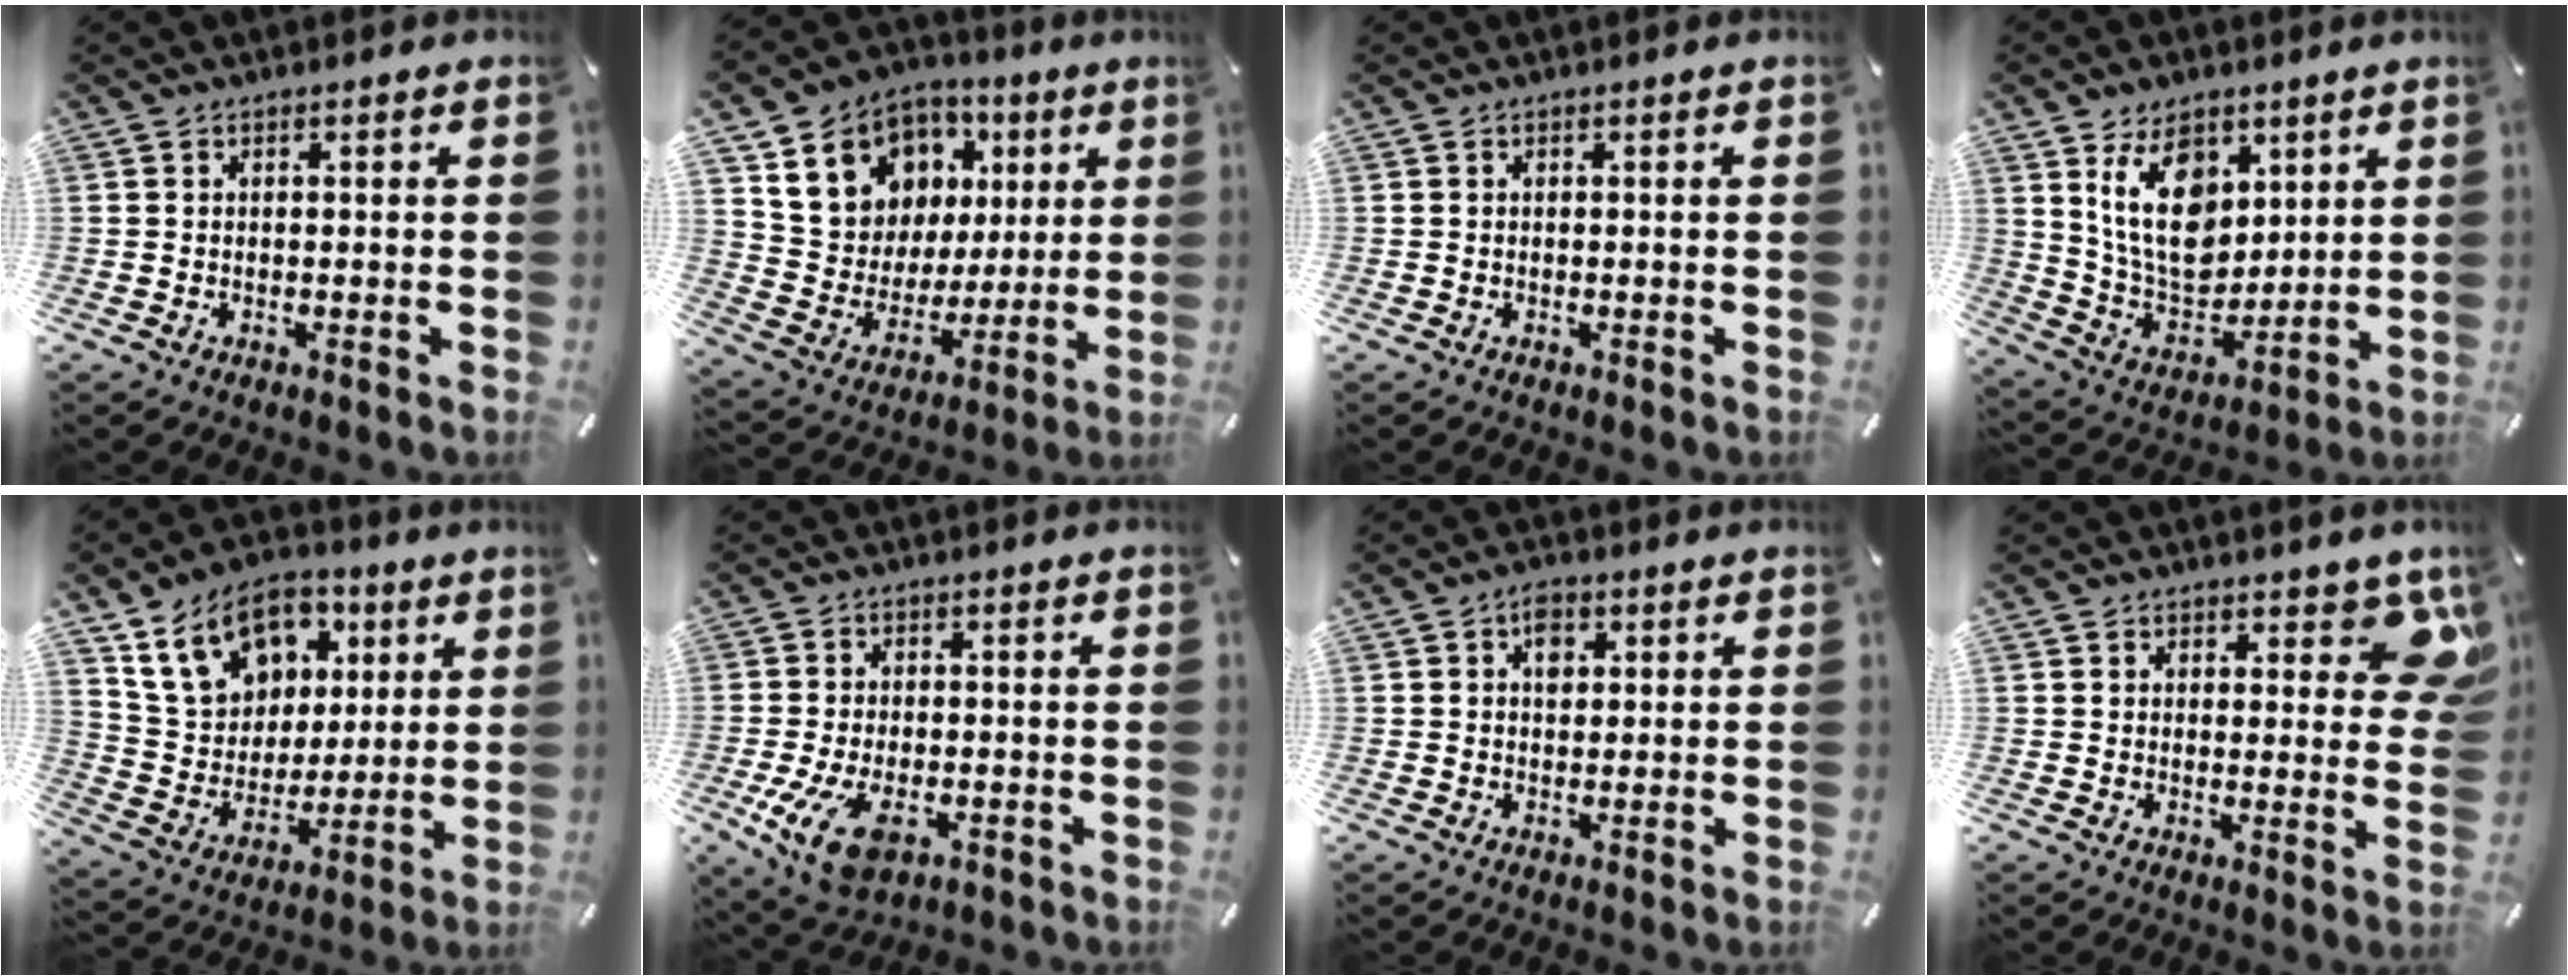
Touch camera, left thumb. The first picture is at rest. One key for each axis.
{"total": 14.9, "fx": 6.4, "fy": 12.8, "fz": 4.1, "tx": -0.077, "ty": -0.034, "tz": 0.133}
{"total": 0.0}
{"total": 15.4, "fx": 6.4, "fy": 10.7, "fz": 9.1, "tx": -0.179, "ty": -0.031, "tz": 0.120}
{"total": 16.8, "fx": 8.0, "fy": 12.8, "fz": 7.5, "tx": -0.137, "ty": -0.021, "tz": 0.156}
{"total": 9.9, "fx": -3.4, "fy": 6.0, "fz": 7.1, "tx": -0.160, "ty": -0.007, "tz": -0.061}
{"total": 3.6, "fx": 1.1, "fy": 2.6, "fz": 2.3, "tx": -0.025, "ty": -0.001, "tz": 0.012}
{"total": 8.8, "fx": 5.7, "fy": 4.4, "fz": 5.1, "tx": -0.039, "ty": -0.043, "tz": 0.098}